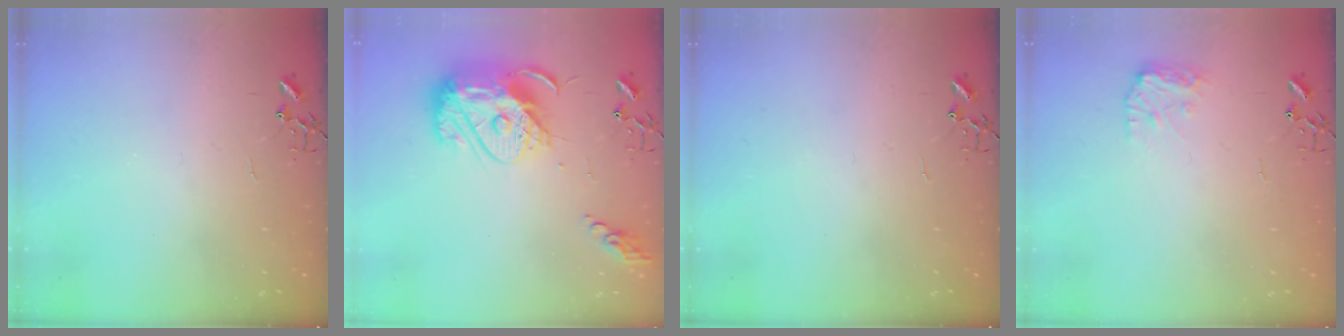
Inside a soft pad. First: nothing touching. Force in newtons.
{"total": 16.0, "press": 15.9, "slide": 1.4}
{"total": 0.0}
{"total": 8.7, "press": 8.7, "slide": 0.5}